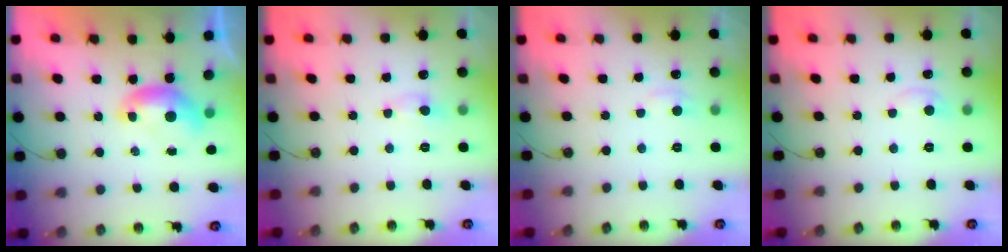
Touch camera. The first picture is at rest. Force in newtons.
{"total": 0.9, "press": 0.6, "slide": 0.6}
{"total": 1.8, "press": 1.7, "slide": 0.7}
{"total": 0.8, "press": 0.2, "slide": 0.8}